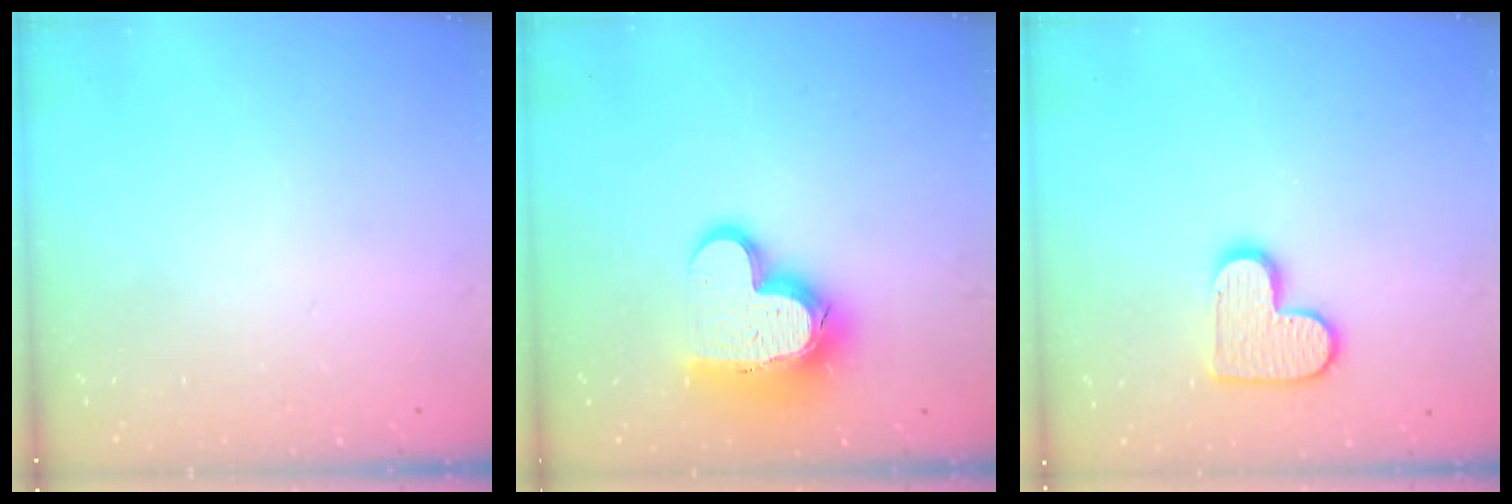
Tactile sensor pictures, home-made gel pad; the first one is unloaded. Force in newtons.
{"total": 16.3, "press": 16.3, "slide": 1.1}
{"total": 11.9, "press": 11.9, "slide": 0.6}